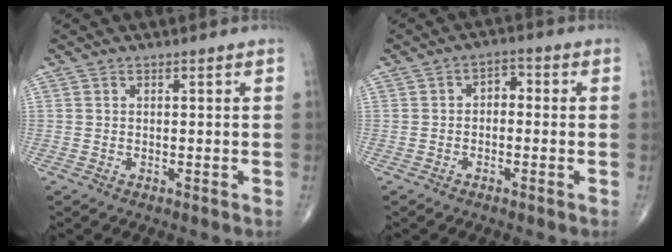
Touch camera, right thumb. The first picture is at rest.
{"total": 3.0, "force": [-0.3, 2.0, 2.2], "torque": [-0.015, 0.016, -0.017]}